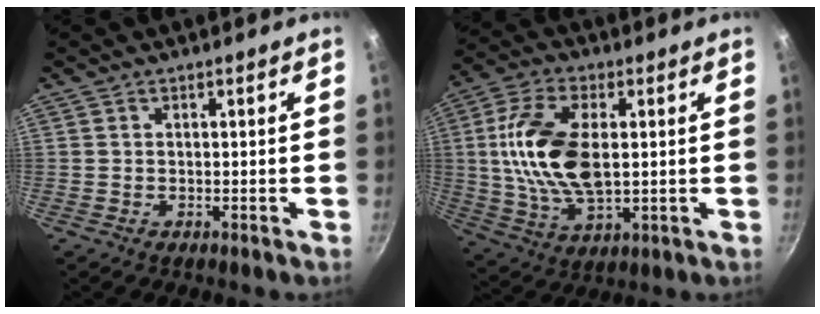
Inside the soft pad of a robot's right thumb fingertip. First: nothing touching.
{"total": 16.7, "force": [1.6, 8.6, 14.2], "torque": [-0.285, -0.003, 0.035]}